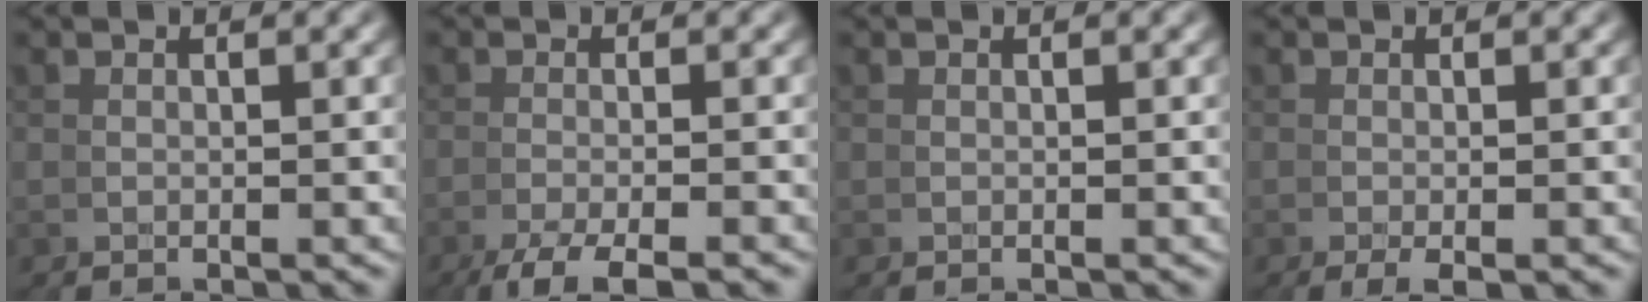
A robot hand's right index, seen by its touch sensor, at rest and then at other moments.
{"total": 3.3, "force": [-2.6, -1.1, 1.6], "torque": [-0.028, 0.008, -0.048]}
{"total": 0.0}
{"total": 2.0, "force": [-0.1, -0.8, 1.8], "torque": [-0.021, 0.009, -0.007]}